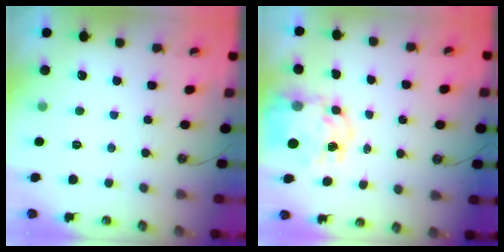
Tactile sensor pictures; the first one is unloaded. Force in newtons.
{"total": 10.1, "press": 10.0, "slide": 0.9}